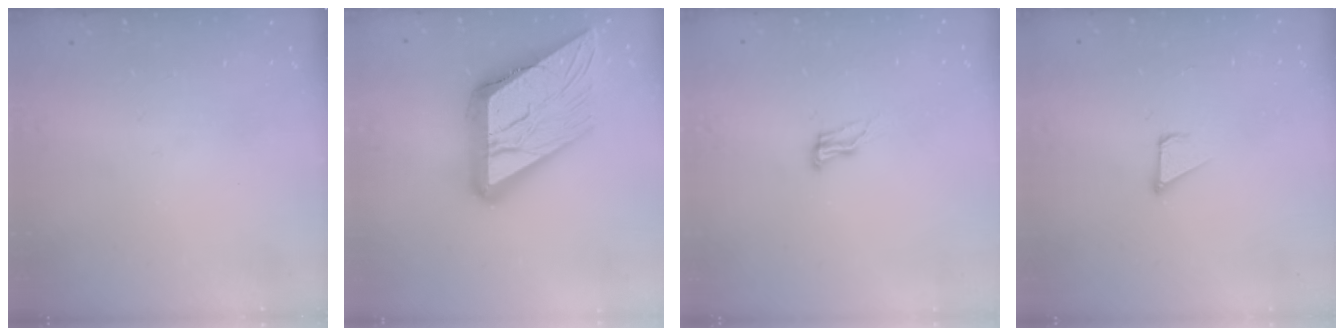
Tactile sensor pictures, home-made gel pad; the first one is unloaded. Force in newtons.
{"total": 24.2, "press": 24.1, "slide": 2.8}
{"total": 8.0, "press": 7.7, "slide": 2.0}
{"total": 2.1, "press": 2.1, "slide": 0.1}